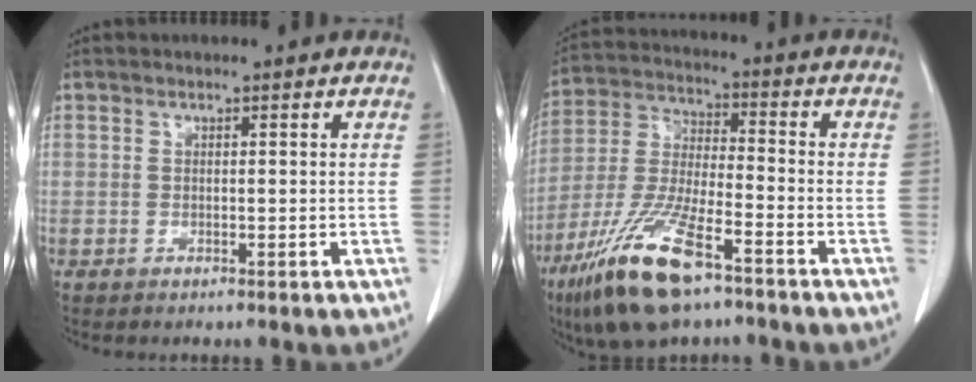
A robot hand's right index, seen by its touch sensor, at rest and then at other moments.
{"total": 15.6, "force": [-9.6, 3.5, 11.8], "torque": [-0.258, -0.032, -0.178]}